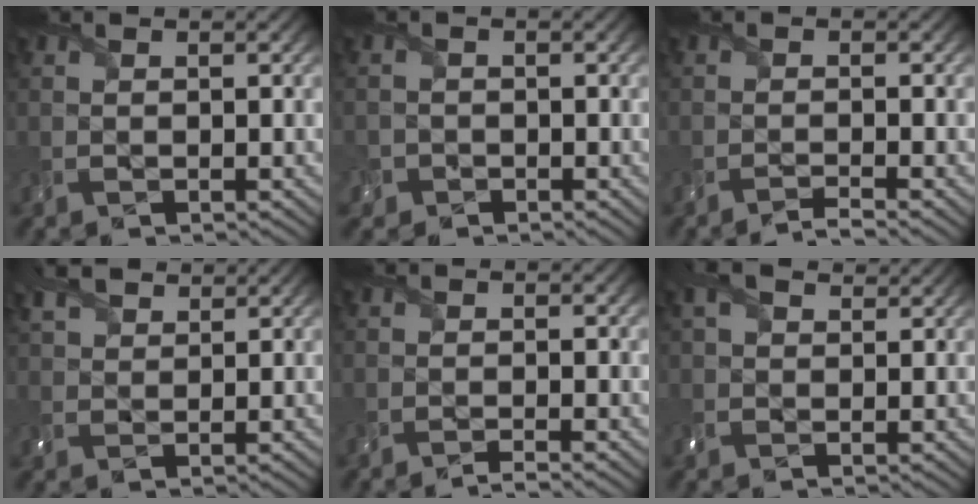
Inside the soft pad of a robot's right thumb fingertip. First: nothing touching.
{"total": 1.8, "force": [-1.1, 1.4, 0.1], "torque": [0.003, -0.003, -0.023]}
{"total": 1.7, "force": [-1.4, 0.0, 1.0], "torque": [-0.012, 0.000, -0.035]}
{"total": 5.1, "force": [3.6, 2.2, 2.8], "torque": [-0.075, 0.016, 0.072]}
{"total": 1.2, "force": [-0.9, 0.0, 0.8], "torque": [-0.012, -0.002, -0.021]}
{"total": 5.1, "force": [2.7, 2.8, 3.2], "torque": [-0.087, 0.016, 0.047]}